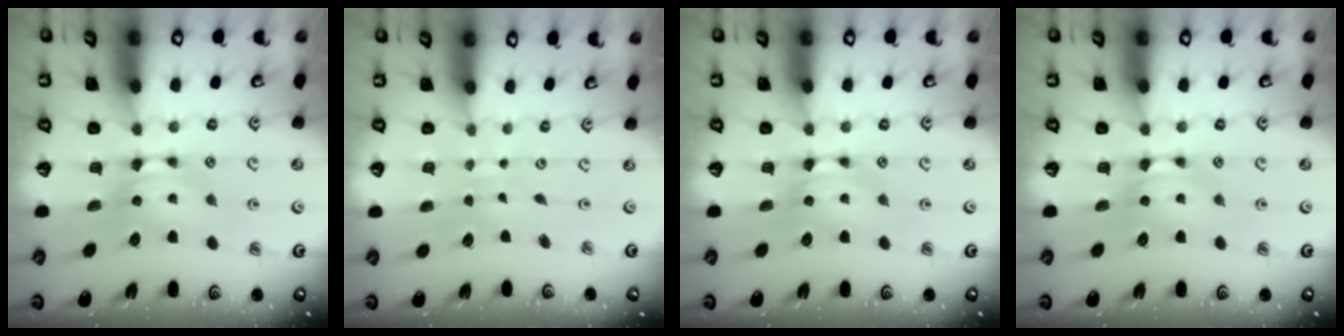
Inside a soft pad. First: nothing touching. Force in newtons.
{"total": 5.7, "press": 5.7, "slide": 0.3}
{"total": 0.0}
{"total": 0.0}